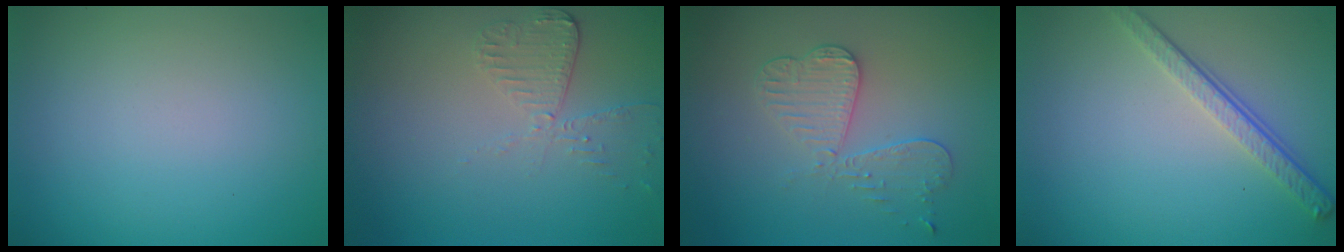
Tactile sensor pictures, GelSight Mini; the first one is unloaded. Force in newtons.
{"total": 2.5, "press": 2.3, "slide": 1.0}
{"total": 3.3, "press": 3.2, "slide": 0.9}
{"total": 3.8, "press": 2.7, "slide": 2.6}